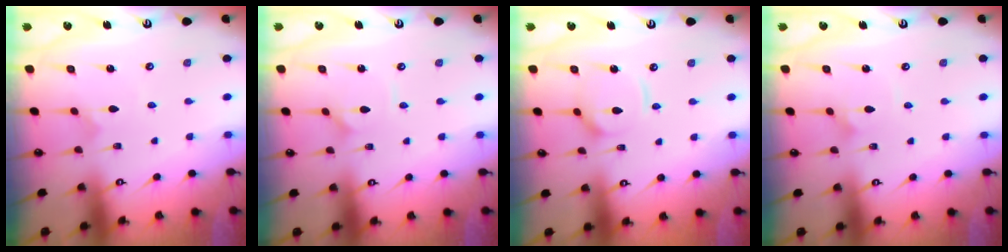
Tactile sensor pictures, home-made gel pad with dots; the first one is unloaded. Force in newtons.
{"total": 1.1, "press": 1.1, "slide": 0.0}
{"total": 9.5, "press": 9.4, "slide": 0.9}
{"total": 1.3, "press": 1.3, "slide": 0.0}